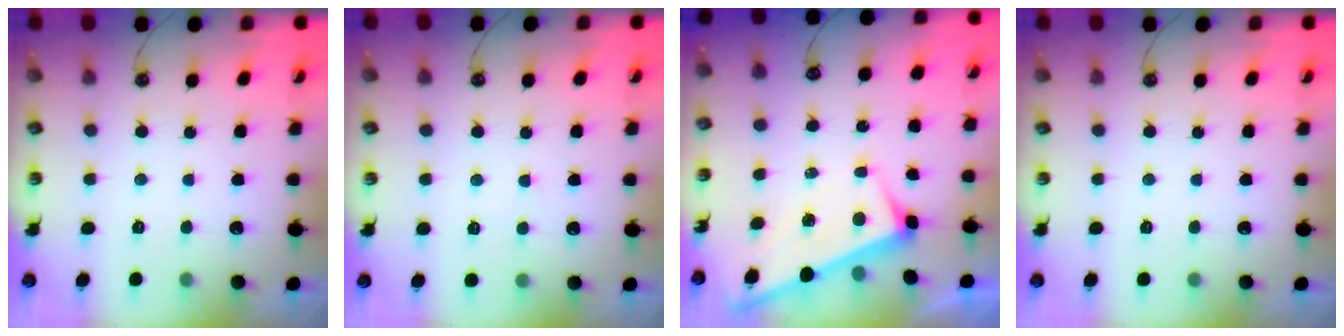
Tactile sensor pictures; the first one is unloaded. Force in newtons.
{"total": 2.5, "press": 2.5, "slide": 0.3}
{"total": 3.1, "press": 3.1, "slide": 0.0}
{"total": 0.0}